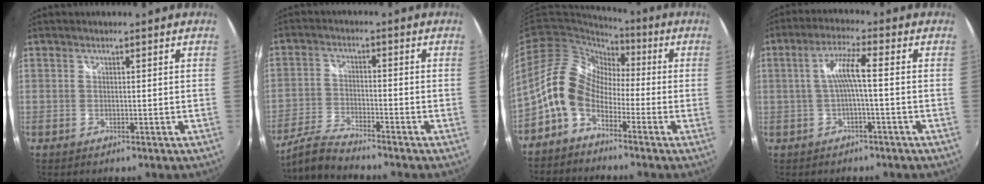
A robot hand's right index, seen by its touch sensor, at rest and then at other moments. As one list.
[{"total": 6.4, "force": [-5.9, 0.4, 2.5], "torque": [-0.066, -0.006, -0.121]}, {"total": 11.1, "force": [-4.8, 7.9, 6.3], "torque": [-0.125, 0.021, -0.108]}, {"total": 5.2, "force": [-0.7, 0.0, 5.2], "torque": [-0.107, 0.008, -0.011]}]